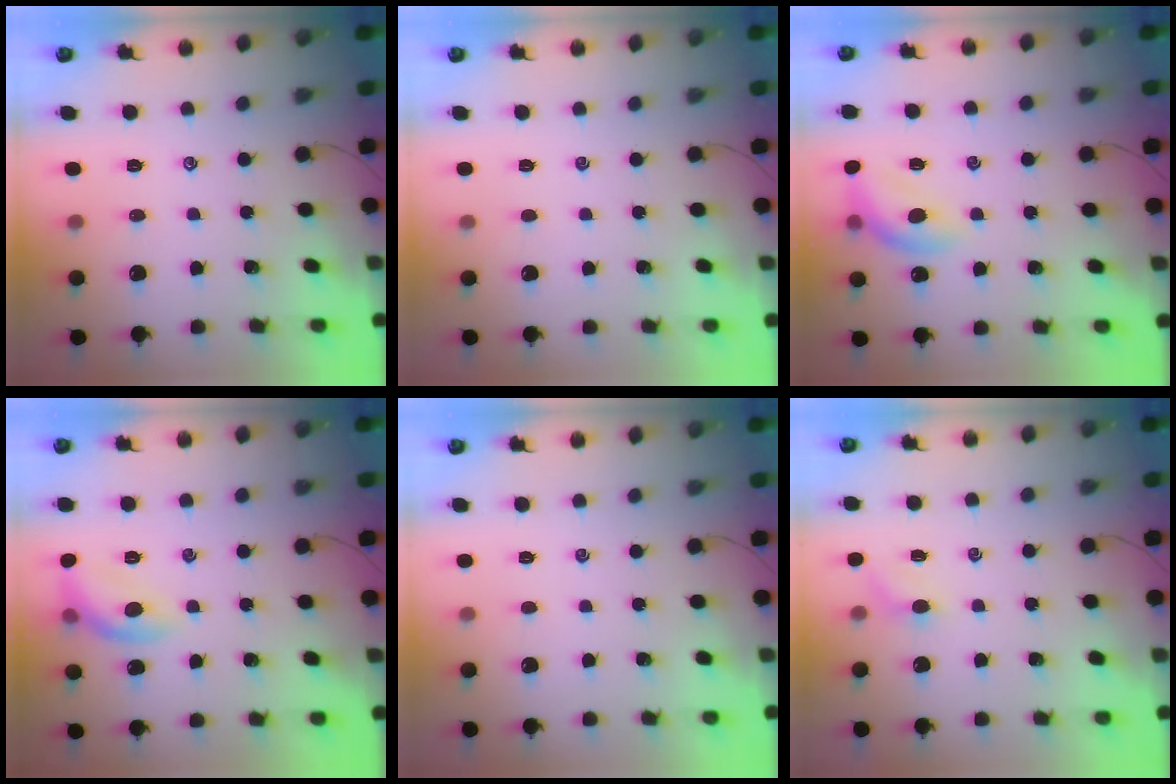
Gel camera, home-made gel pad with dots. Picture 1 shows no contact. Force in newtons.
{"total": 0.0}
{"total": 13.2, "press": 13.0, "slide": 2.6}
{"total": 10.8, "press": 10.8, "slide": 0.3}
{"total": 0.0}
{"total": 3.5, "press": 3.3, "slide": 1.0}